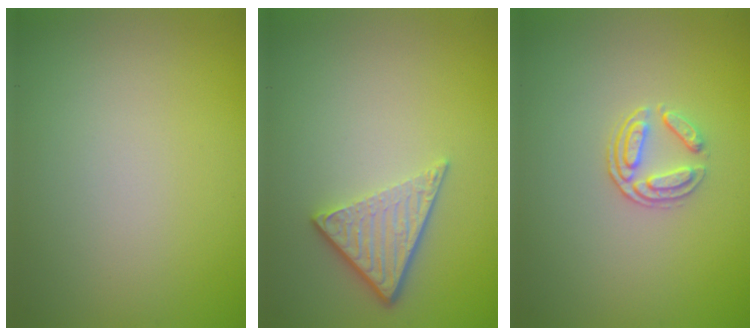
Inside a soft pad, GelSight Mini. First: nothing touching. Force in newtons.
{"total": 3.7, "press": 2.7, "slide": 2.5}
{"total": 2.0, "press": 1.4, "slide": 1.4}